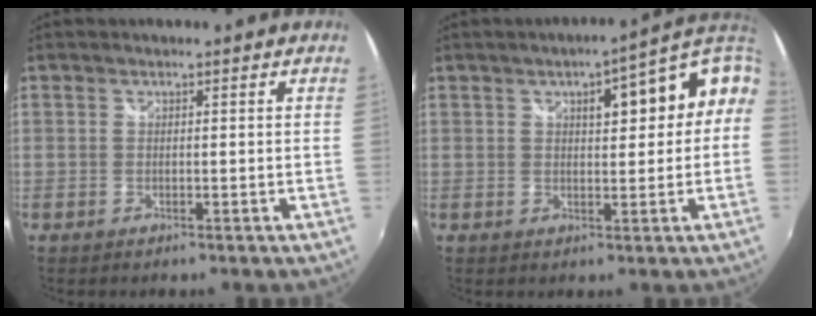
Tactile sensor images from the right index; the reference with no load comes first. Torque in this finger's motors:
{"motor_torque": [0.86, 0.54, 0.48, 0.07]}